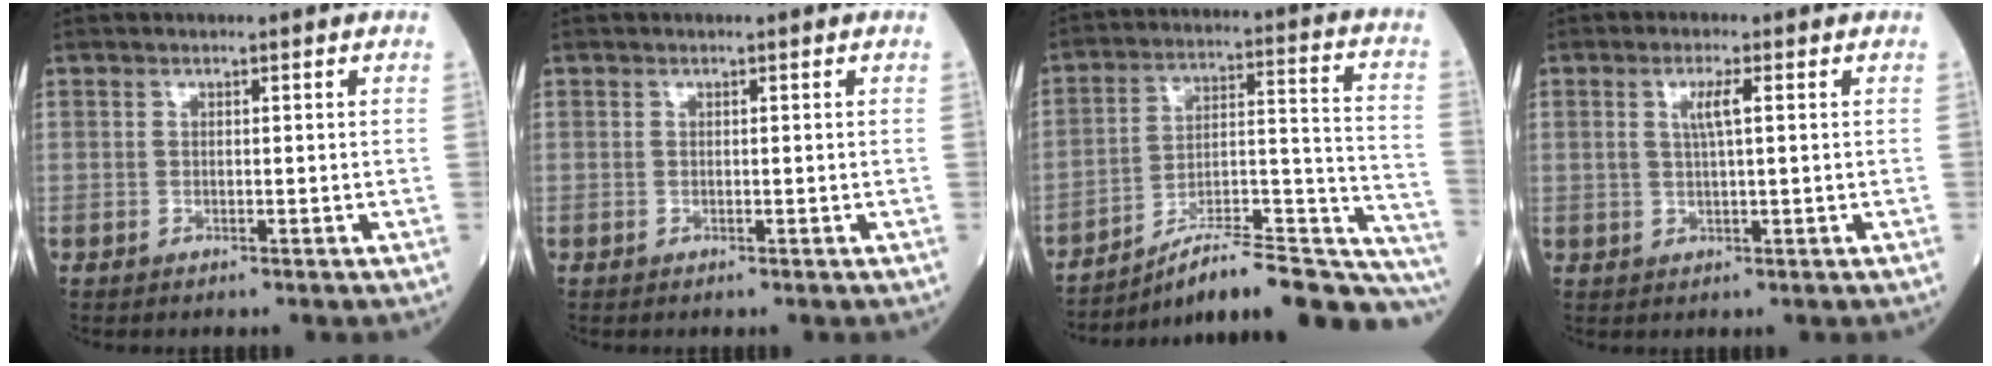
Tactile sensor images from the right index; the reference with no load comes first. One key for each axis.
{"total": 0.0}
{"total": 24.9, "fx": -22.0, "fy": 2.1, "fz": 11.4, "tx": -0.088, "ty": 0.030, "tz": -0.319}
{"total": 3.0, "fx": 0.8, "fy": 0.2, "fz": 2.9, "tx": -0.059, "ty": 0.001, "tz": 0.017}